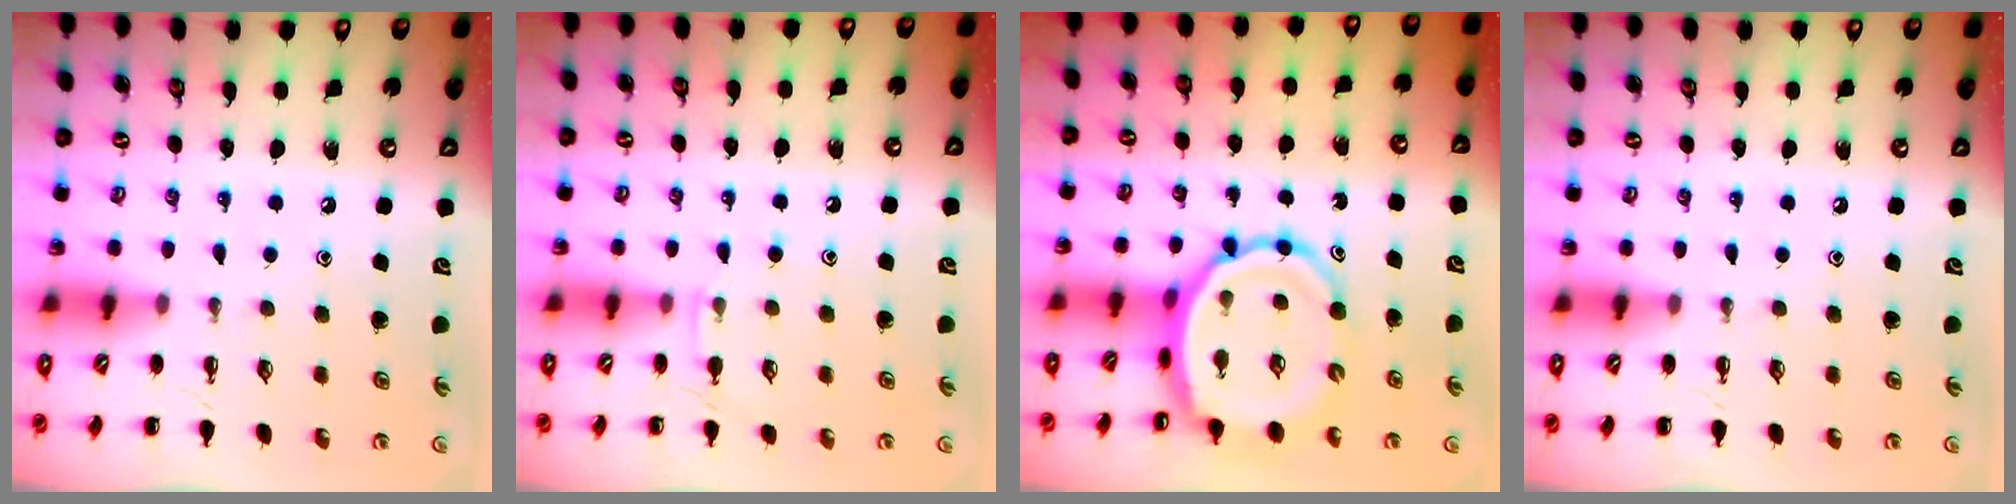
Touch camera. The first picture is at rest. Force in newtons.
{"total": 6.5, "press": 6.2, "slide": 1.8}
{"total": 12.2, "press": 11.7, "slide": 3.7}
{"total": 0.0}